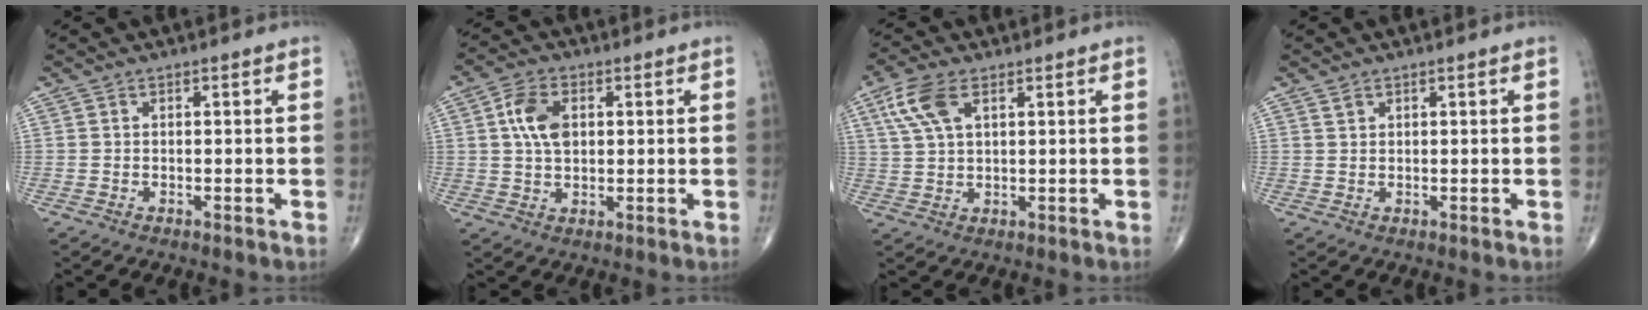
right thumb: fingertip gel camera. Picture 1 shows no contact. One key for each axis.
{"total": 7.2, "fx": 1.7, "fy": 4.5, "fz": 5.4, "tx": -0.097, "ty": 0.001, "tz": 0.028}
{"total": 7.4, "fx": 3.4, "fy": 3.6, "fz": 5.6, "tx": -0.125, "ty": 0.004, "tz": 0.069}
{"total": 1.1, "fx": 0.8, "fy": 0.6, "fz": 0.4, "tx": -0.002, "ty": -0.001, "tz": 0.014}